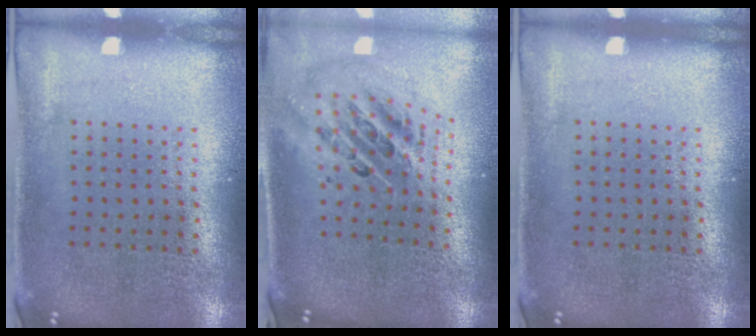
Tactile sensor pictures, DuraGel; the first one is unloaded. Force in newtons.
{"total": 2.6, "press": 1.8, "slide": 1.9}
{"total": 0.0}